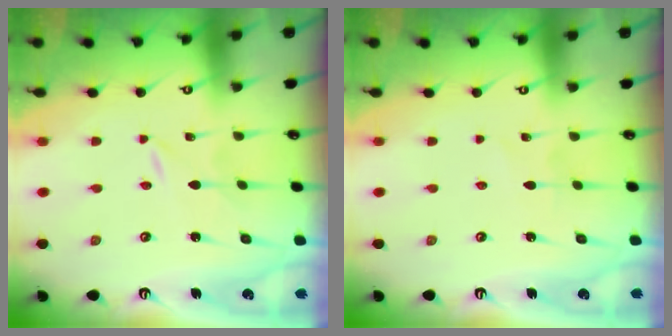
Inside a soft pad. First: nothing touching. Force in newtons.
{"total": 2.0, "press": 2.0, "slide": 0.2}